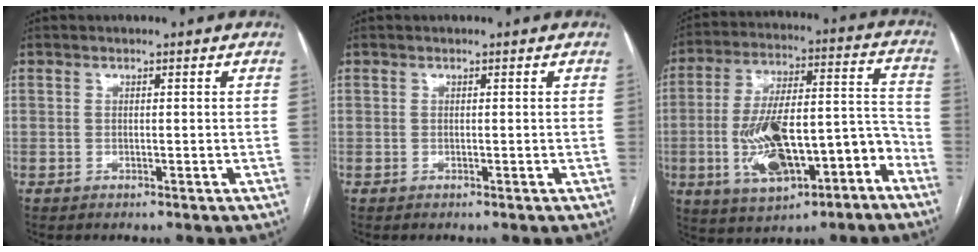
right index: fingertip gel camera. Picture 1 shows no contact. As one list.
[{"total": 0.0}, {"total": 17.8, "force": [-6.9, 6.3, 15.1], "torque": [-0.266, 0.030, -0.097]}]